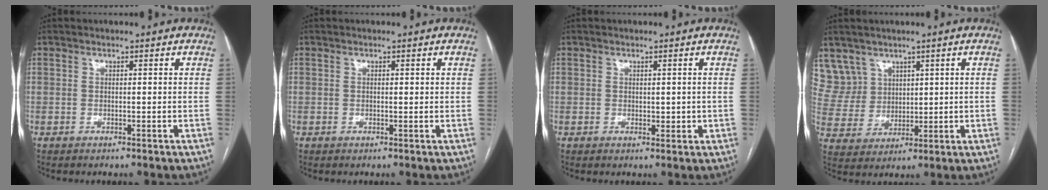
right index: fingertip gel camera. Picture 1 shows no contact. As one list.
[{"total": 0.6, "force": [0.2, 0.2, 0.5], "torque": [-0.013, -0.001, 0.001]}, {"total": 1.5, "force": [0.3, 1.0, 1.0], "torque": [-0.008, 0.000, 0.008]}, {"total": 7.8, "force": [5.2, 5.8, -0.1], "torque": [-0.001, 0.021, 0.119]}]